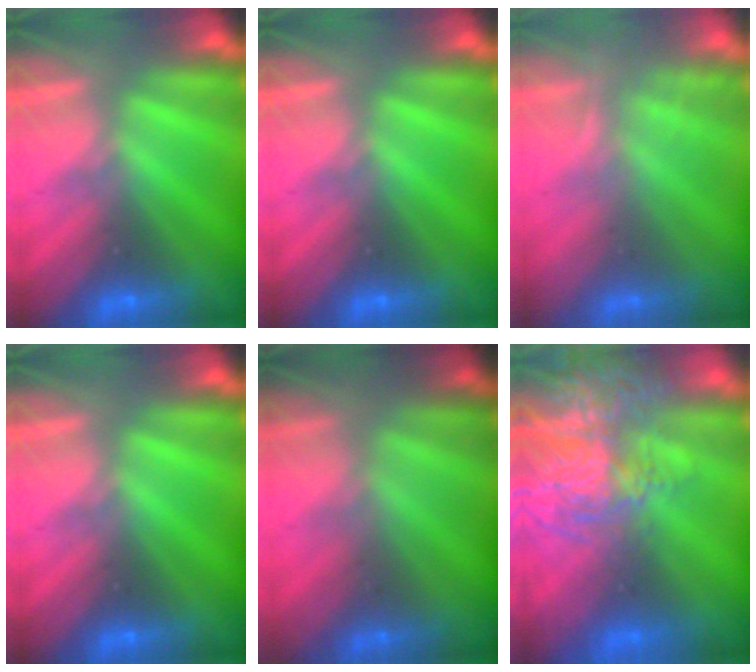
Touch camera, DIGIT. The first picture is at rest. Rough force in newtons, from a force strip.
{"total": 0.0}
{"total": 2.2}
{"total": 0.0}
{"total": 1.8}
{"total": 9.8}